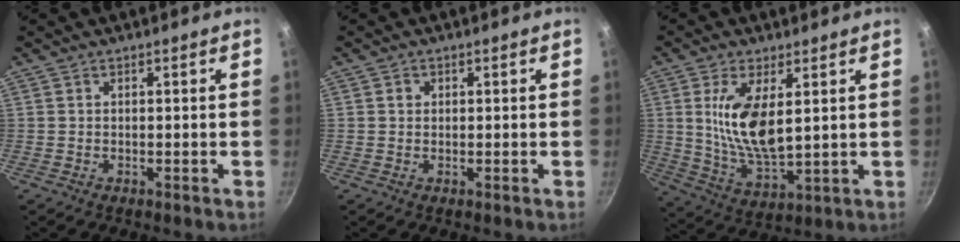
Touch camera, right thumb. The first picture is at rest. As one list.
[{"total": 1.2, "force": [0.3, 1.1, 0.4], "torque": [-0.002, 0.003, 0.004]}, {"total": 12.4, "force": [2.8, 5.3, 10.9], "torque": [-0.205, -0.024, 0.063]}]